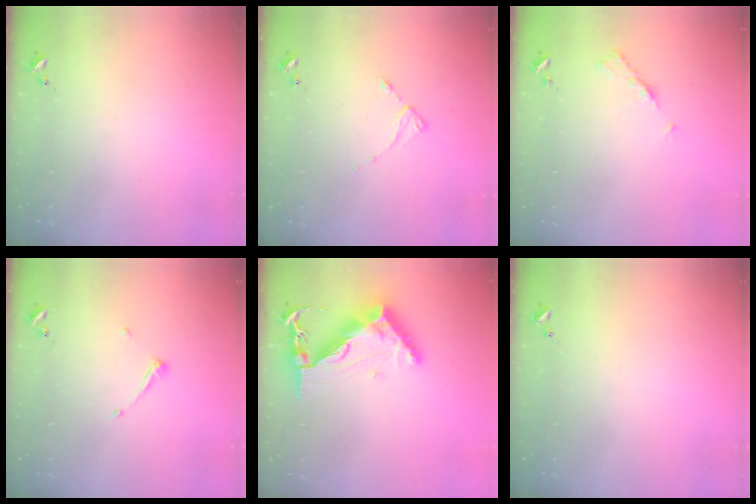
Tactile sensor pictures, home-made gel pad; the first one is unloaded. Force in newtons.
{"total": 2.9, "press": 2.8, "slide": 0.4}
{"total": 5.3, "press": 5.2, "slide": 0.7}
{"total": 5.8, "press": 5.8, "slide": 0.7}
{"total": 12.4, "press": 12.3, "slide": 1.4}
{"total": 0.0}